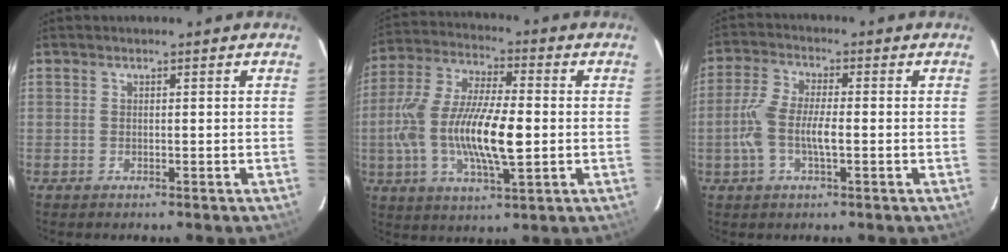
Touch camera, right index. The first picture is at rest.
{"total": 16.9, "force": [-2.0, 5.2, 16.0], "torque": [-0.316, -0.001, -0.039]}
{"total": 7.6, "force": [-1.5, 2.5, 7.0], "torque": [-0.151, 0.007, -0.031]}